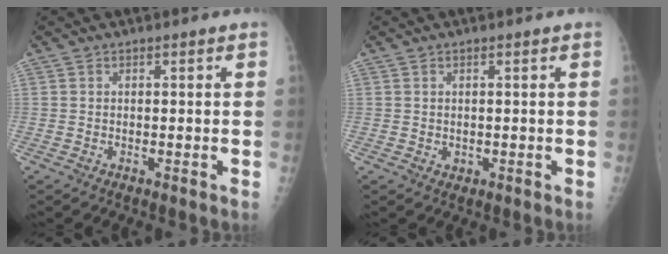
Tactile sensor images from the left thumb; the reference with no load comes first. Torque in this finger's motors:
{"motor_torque": [-0.09, 0.05, 0.30, 0.13, 0.01]}